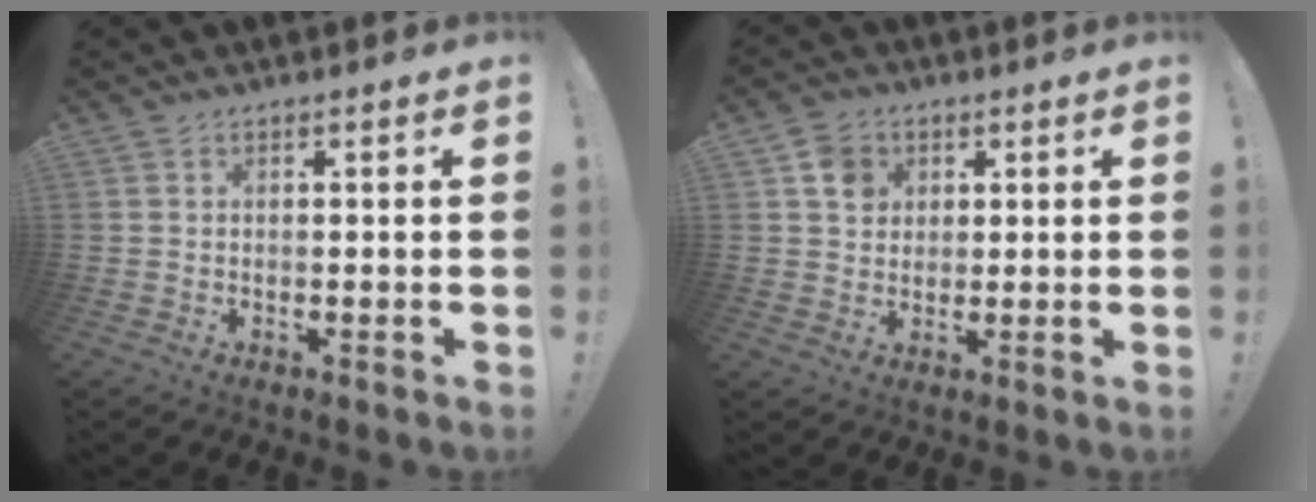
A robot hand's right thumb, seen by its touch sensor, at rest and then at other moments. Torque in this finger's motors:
{"motor_torque": [0.04, 0.76, 0.17, -0.15, 0.12]}